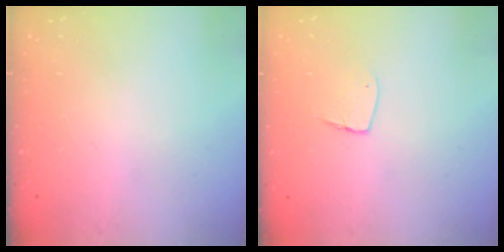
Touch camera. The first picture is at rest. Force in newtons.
{"total": 4.6, "press": 4.6, "slide": 0.4}